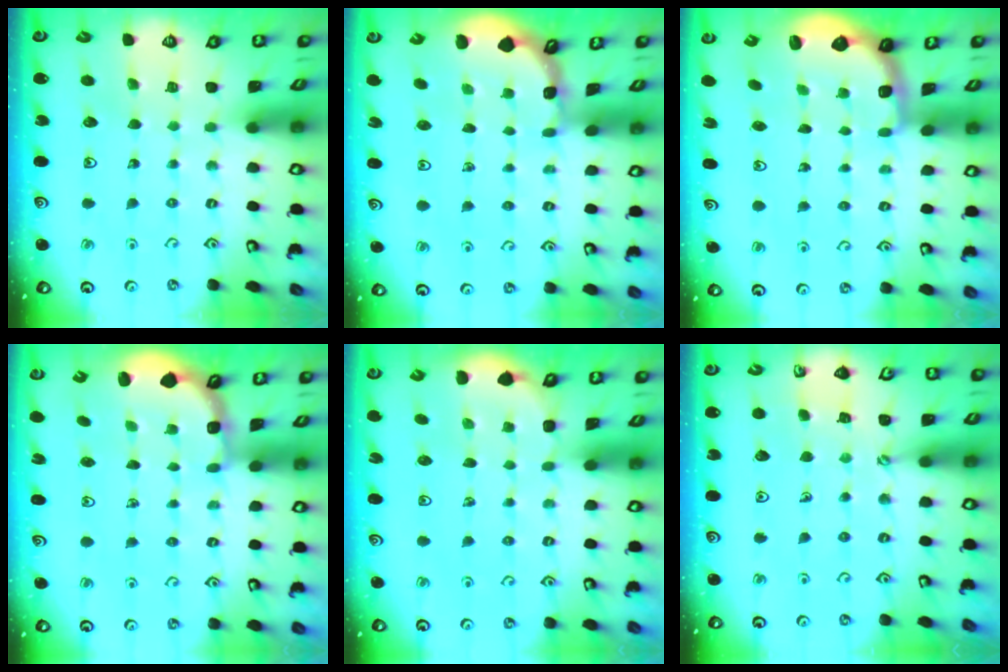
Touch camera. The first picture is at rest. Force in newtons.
{"total": 1.5, "press": 1.5, "slide": 0.2}
{"total": 2.6, "press": 2.0, "slide": 1.7}
{"total": 2.8, "press": 2.2, "slide": 1.7}
{"total": 2.4, "press": 1.0, "slide": 2.1}
{"total": 2.7, "press": 2.7, "slide": 0.4}